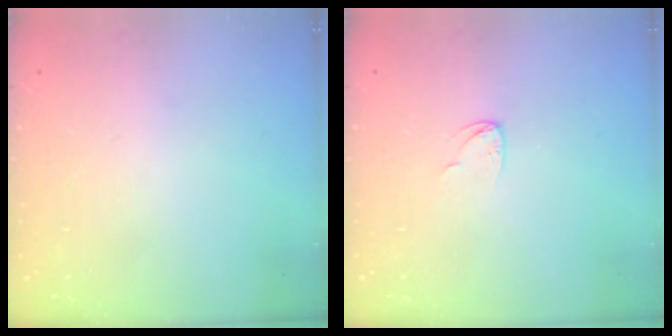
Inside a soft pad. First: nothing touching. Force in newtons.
{"total": 4.2, "press": 4.2, "slide": 0.2}